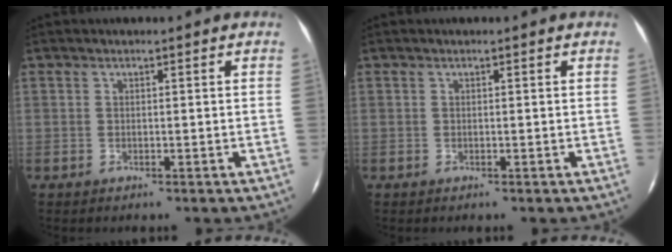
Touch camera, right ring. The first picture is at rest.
{"total": 0.0}